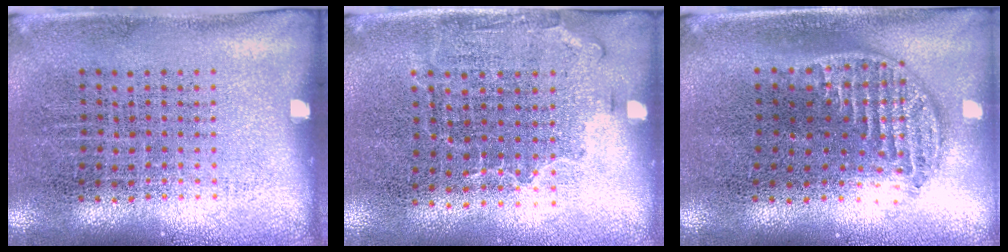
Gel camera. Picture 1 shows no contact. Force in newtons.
{"total": 1.4, "press": 1.1, "slide": 0.9}
{"total": 1.3, "press": 1.1, "slide": 0.7}